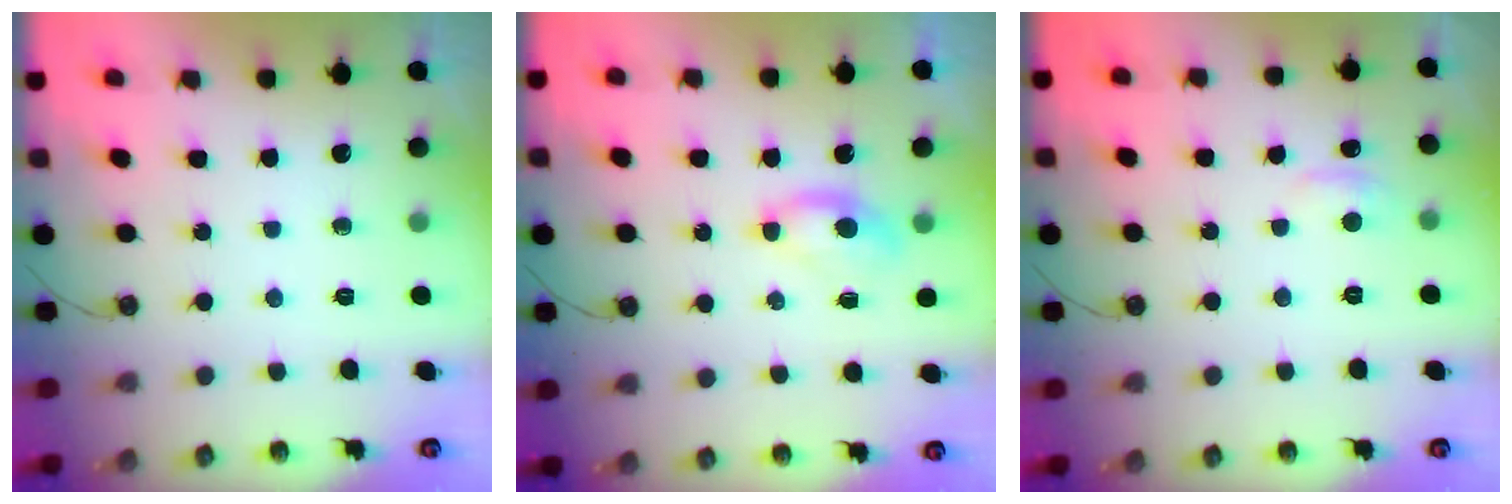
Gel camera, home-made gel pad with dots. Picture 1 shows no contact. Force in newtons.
{"total": 1.2, "press": 1.1, "slide": 0.5}
{"total": 2.1, "press": 2.0, "slide": 0.6}